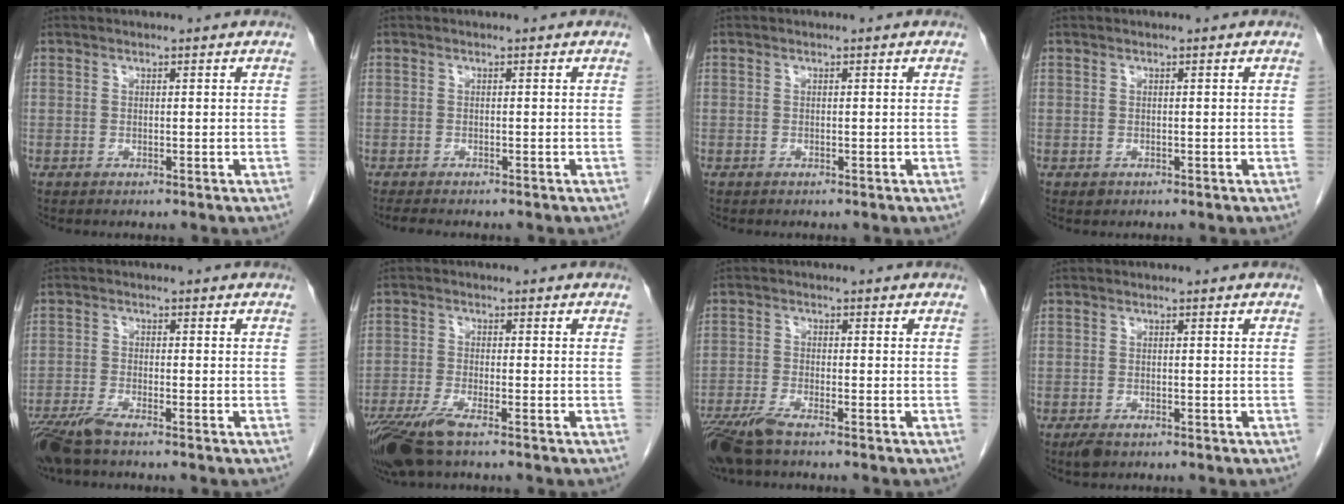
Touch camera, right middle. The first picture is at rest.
{"total": 2.8, "force": [-2.4, 0.6, 1.4], "torque": [-0.024, -0.009, -0.032]}
{"total": 0.0}
{"total": 0.5, "force": [-0.3, 0.4, 0.2], "torque": [-0.004, 0.002, -0.002]}
{"total": 5.6, "force": [-4.4, 0.6, 3.3], "torque": [-0.067, -0.016, -0.086]}
{"total": 7.9, "force": [-5.5, 1.4, 5.5], "torque": [-0.108, -0.018, -0.103]}
{"total": 6.2, "force": [-4.8, 0.8, 3.9], "torque": [-0.079, -0.017, -0.092]}
{"total": 2.0, "force": [-1.3, 0.9, 1.2], "torque": [-0.025, -0.003, -0.018]}